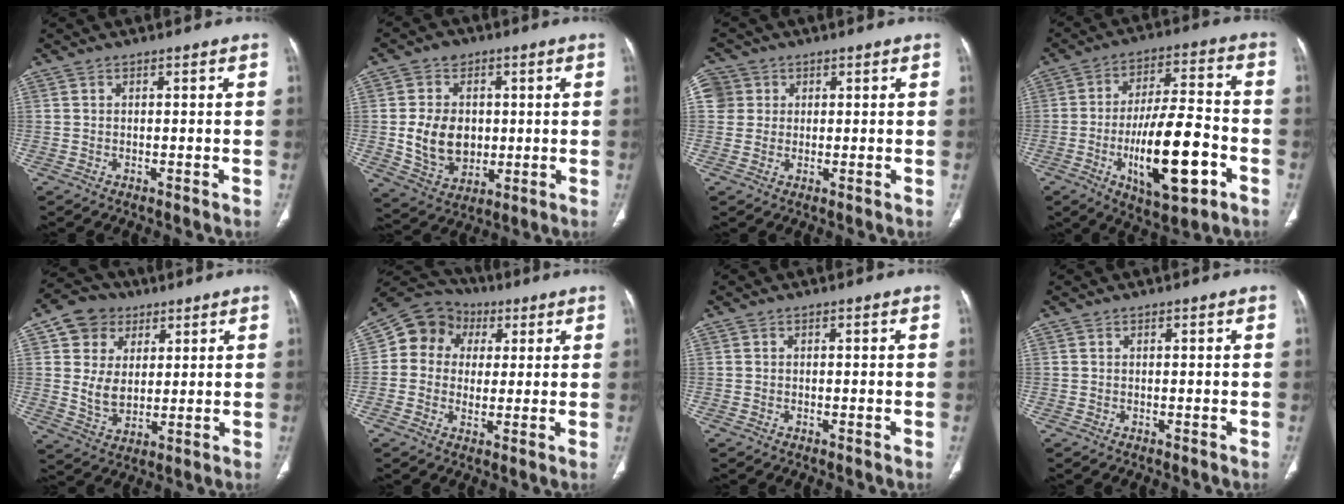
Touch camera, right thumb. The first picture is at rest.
{"total": 12.7, "force": [0.1, 10.1, 7.7], "torque": [-0.098, -0.004, 0.015]}
{"total": 4.8, "force": [1.4, 4.5, 0.6], "torque": [0.003, 0.006, 0.028]}
{"total": 19.0, "force": [-6.1, 6.8, 16.7], "torque": [-0.265, 0.028, -0.090]}
{"total": 11.4, "force": [4.2, 9.3, 5.1], "torque": [-0.059, -0.018, 0.078]}
{"total": 11.6, "force": [2.7, 10.0, 5.4], "torque": [-0.070, 0.013, 0.035]}
{"total": 0.0}
{"total": 0.0}